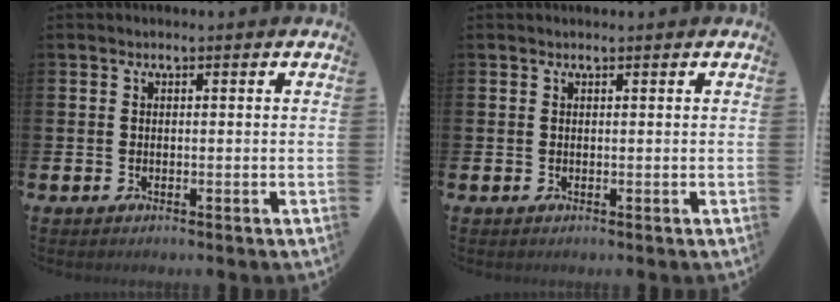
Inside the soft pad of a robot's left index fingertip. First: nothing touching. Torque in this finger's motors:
{"motor_torque": [-0.56, -0.72, -0.49, 0.02]}